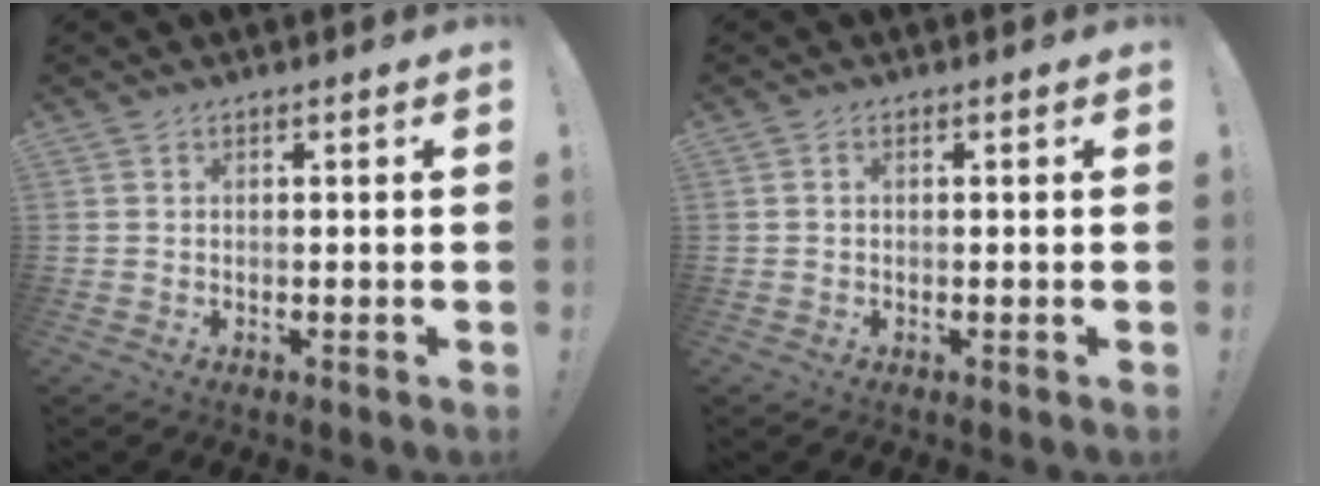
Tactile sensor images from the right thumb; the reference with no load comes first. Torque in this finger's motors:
{"motor_torque": [-0.02, -0.19, -0.17, 0.11, 0.04]}